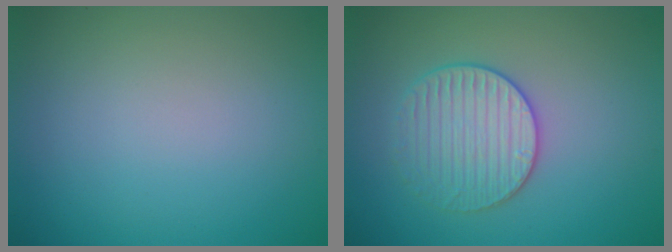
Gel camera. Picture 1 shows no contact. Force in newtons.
{"total": 3.1, "press": 3.1, "slide": 0.1}